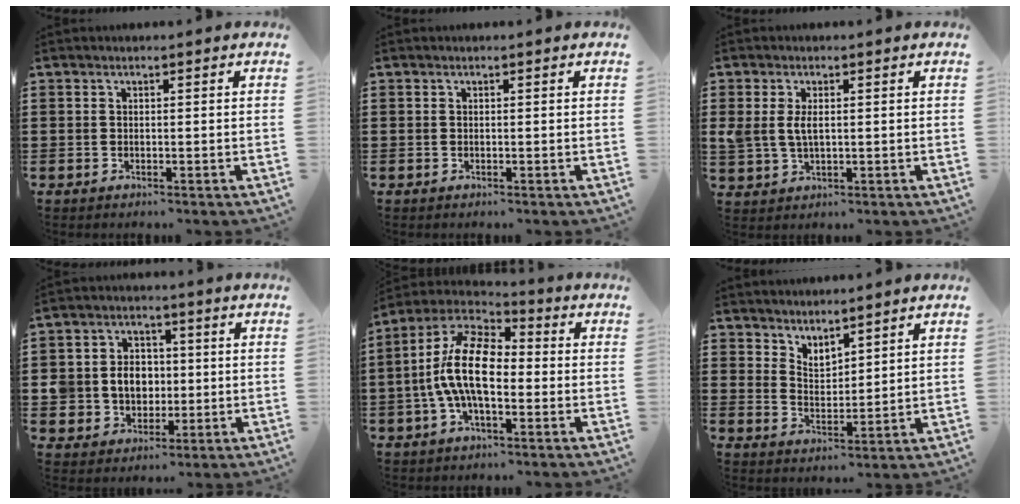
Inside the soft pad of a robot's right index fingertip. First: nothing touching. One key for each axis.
{"total": 0.0}
{"total": 3.8, "fx": 0.7, "fy": 2.0, "fz": 3.1, "tx": -0.080, "ty": 0.002, "tz": 0.006}
{"total": 6.8, "fx": 0.0, "fy": 6.0, "fz": 3.1, "tx": -0.078, "ty": 0.017, "tz": -0.002}
{"total": 12.3, "fx": -1.0, "fy": 5.4, "fz": 11.0, "tx": -0.257, "ty": -0.005, "tz": -0.029}
{"total": 3.3, "fx": 3.3, "fy": 0.6, "fz": -0.4, "tx": -0.003, "ty": -0.010, "tz": 0.063}